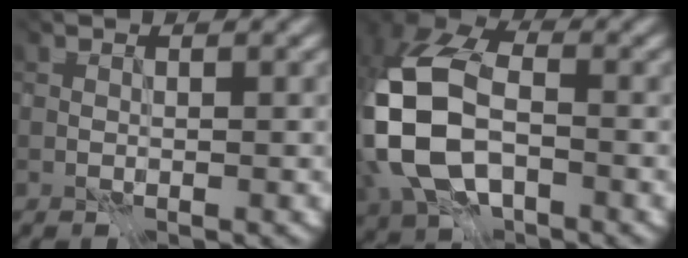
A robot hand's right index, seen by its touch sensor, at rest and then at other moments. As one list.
[{"total": 11.6, "force": [-3.5, 7.5, 8.1], "torque": [-0.220, -0.038, -0.034]}]